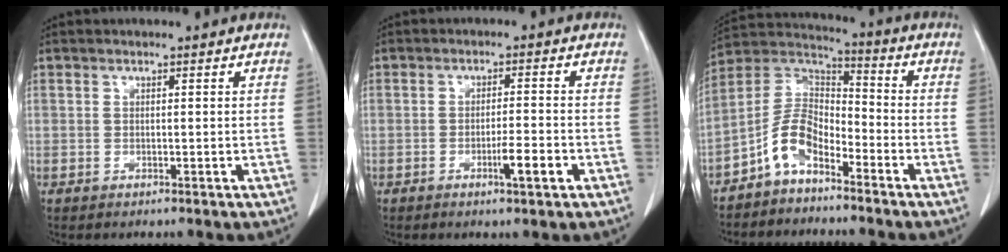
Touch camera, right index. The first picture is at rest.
{"total": 4.2, "force": [-1.9, 0.2, 3.7], "torque": [-0.059, -0.003, -0.029]}
{"total": 8.2, "force": [-5.0, 3.8, 5.2], "torque": [-0.110, 0.027, -0.103]}